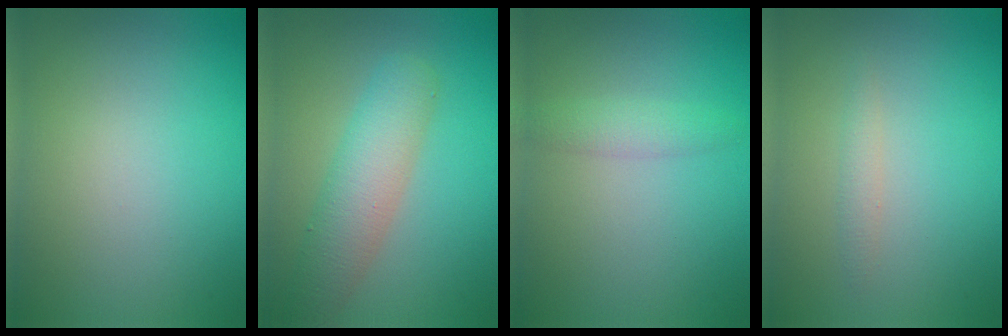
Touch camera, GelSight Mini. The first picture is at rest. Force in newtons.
{"total": 4.8, "press": 4.8, "slide": 0.2}
{"total": 1.7, "press": 1.7, "slide": 0.1}
{"total": 1.0, "press": 1.0, "slide": 0.0}